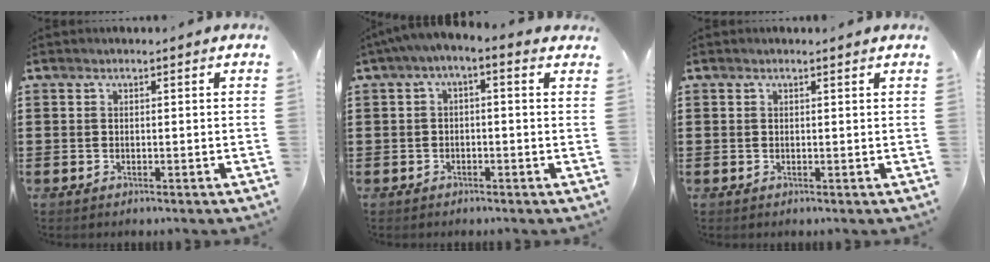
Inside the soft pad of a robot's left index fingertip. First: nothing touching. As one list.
[{"total": 2.1, "force": [-1.6, 0.2, 1.3], "torque": [-0.023, 0.000, -0.037]}, {"total": 0.5, "force": [0.4, -0.1, 0.3], "torque": [-0.007, -0.002, 0.009]}]